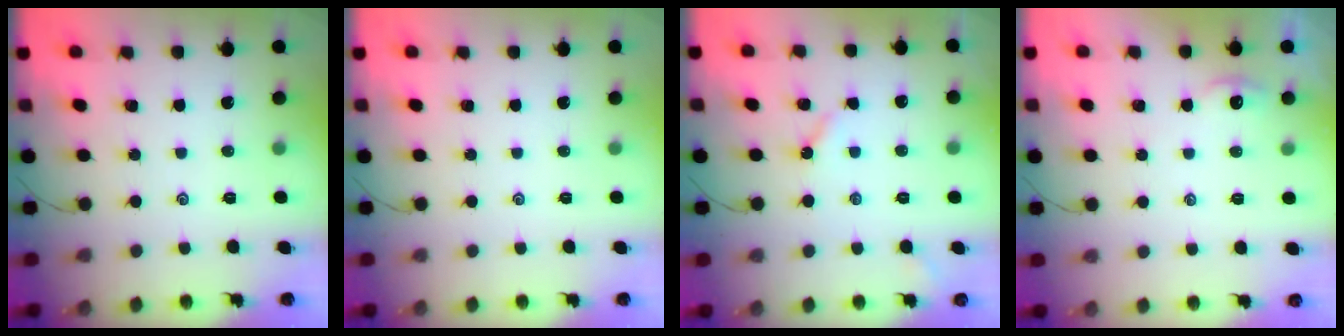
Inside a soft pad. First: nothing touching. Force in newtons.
{"total": 0.0}
{"total": 3.5, "press": 3.5, "slide": 0.5}
{"total": 2.4, "press": 2.3, "slide": 0.4}